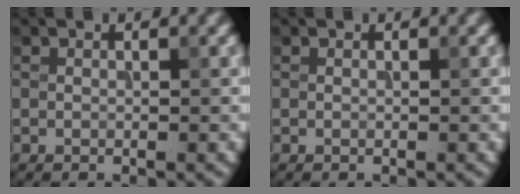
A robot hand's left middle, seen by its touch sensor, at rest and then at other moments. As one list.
[{"total": 0.0}]